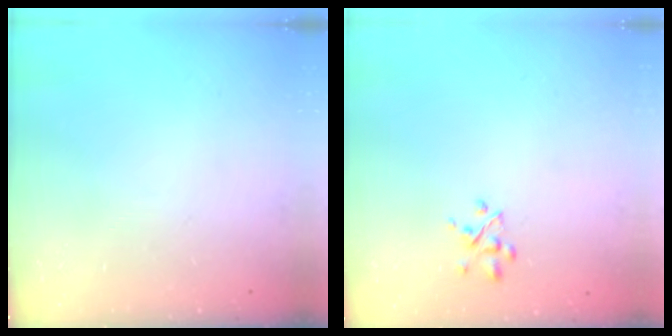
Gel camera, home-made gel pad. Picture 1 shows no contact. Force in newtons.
{"total": 2.9, "press": 2.7, "slide": 0.9}